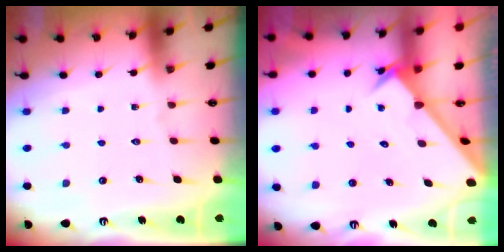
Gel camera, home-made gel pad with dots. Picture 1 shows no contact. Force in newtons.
{"total": 2.4, "press": 2.4, "slide": 0.2}